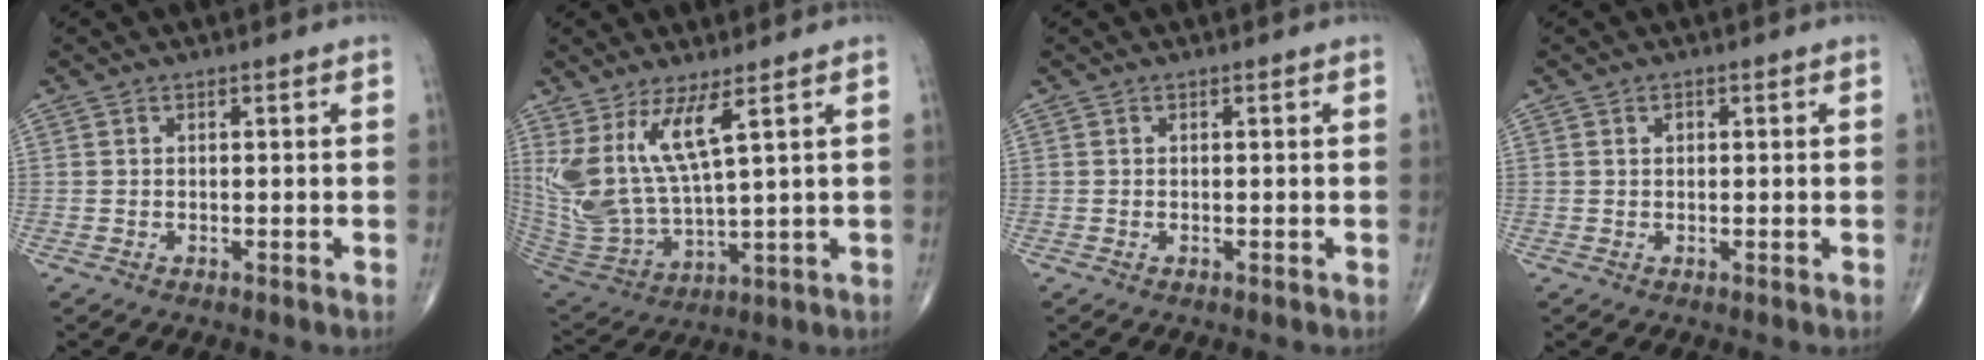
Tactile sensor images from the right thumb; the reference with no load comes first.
{"total": 13.4, "force": [6.0, 3.8, 11.3], "torque": [-0.248, -0.045, 0.141]}
{"total": 0.0}
{"total": 0.9, "force": [0.3, 0.6, 0.5], "torque": [-0.006, 0.000, 0.004]}